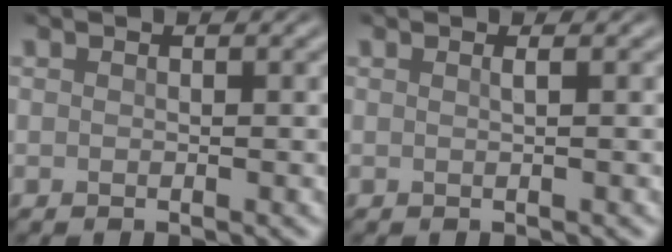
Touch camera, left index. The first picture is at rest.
{"total": 0.8, "force": [0.2, 0.3, 0.7], "torque": [-0.008, 0.003, -0.002]}